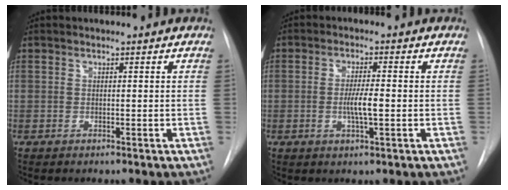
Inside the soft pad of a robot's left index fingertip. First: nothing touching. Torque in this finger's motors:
{"motor_torque": [0.54, 0.23, 0.16, 0.07]}